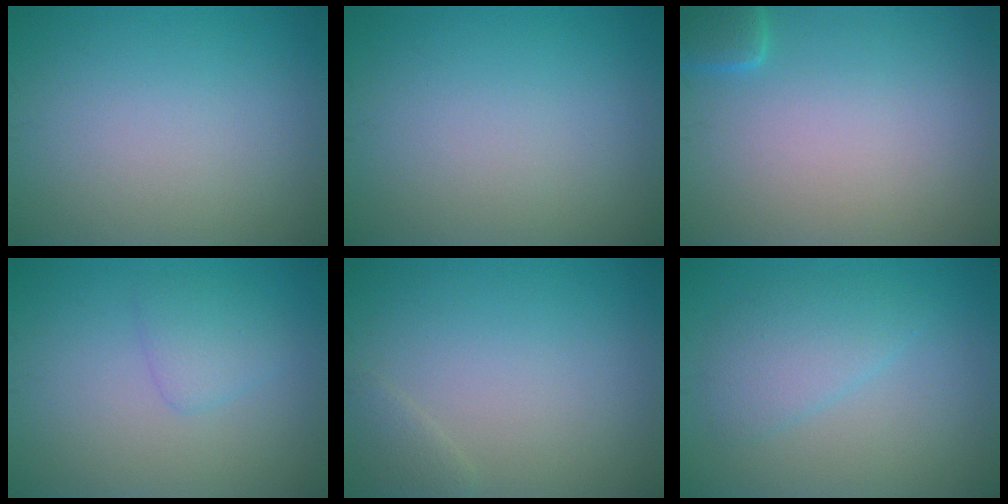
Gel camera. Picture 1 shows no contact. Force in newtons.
{"total": 0.0}
{"total": 1.9, "press": 1.9, "slide": 0.2}
{"total": 1.9, "press": 1.9, "slide": 0.2}
{"total": 1.1, "press": 1.1, "slide": 0.0}
{"total": 3.0, "press": 3.0, "slide": 0.2}